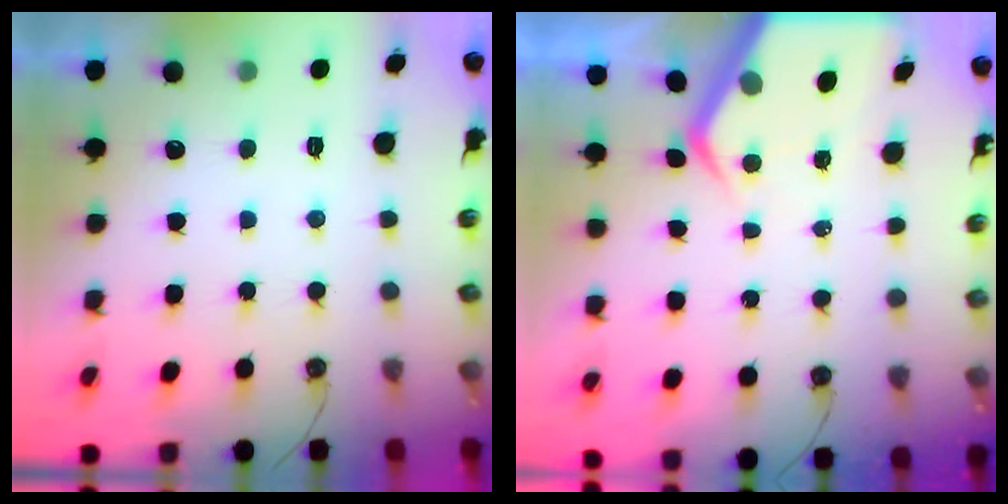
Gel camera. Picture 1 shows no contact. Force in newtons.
{"total": 6.2, "press": 6.2, "slide": 0.6}